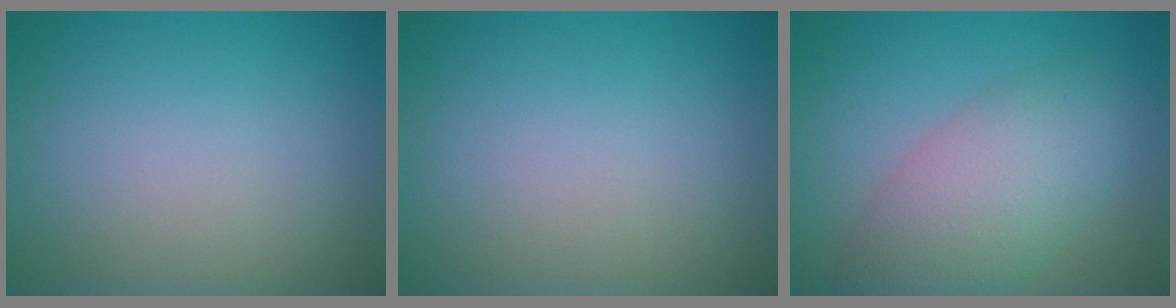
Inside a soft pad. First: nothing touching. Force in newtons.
{"total": 0.0}
{"total": 6.4, "press": 6.4, "slide": 0.4}